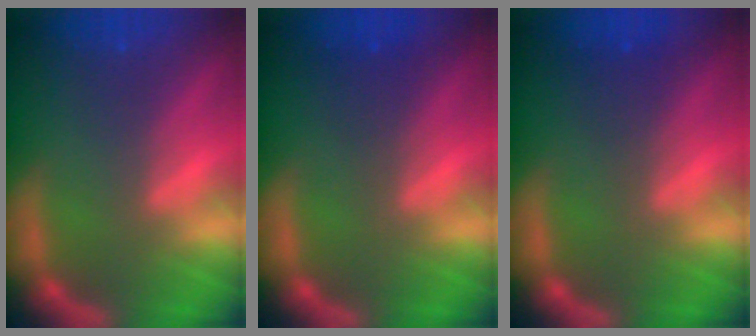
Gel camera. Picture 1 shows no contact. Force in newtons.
{"total": 1.5}
{"total": 1.5}